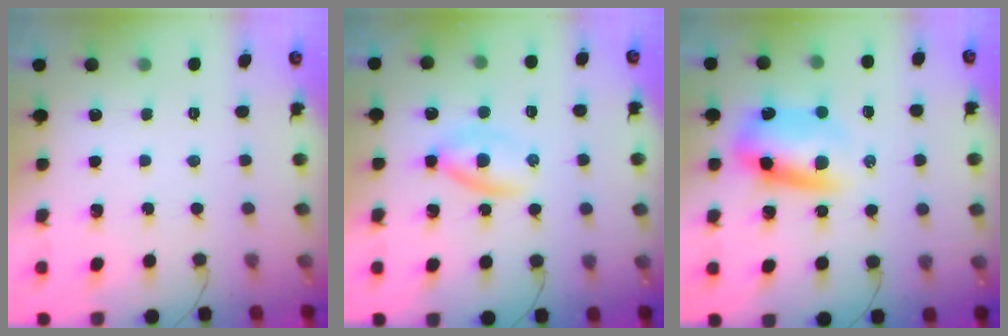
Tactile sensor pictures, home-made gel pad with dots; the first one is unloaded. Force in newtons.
{"total": 3.6, "press": 3.5, "slide": 0.7}
{"total": 8.8, "press": 8.5, "slide": 2.5}